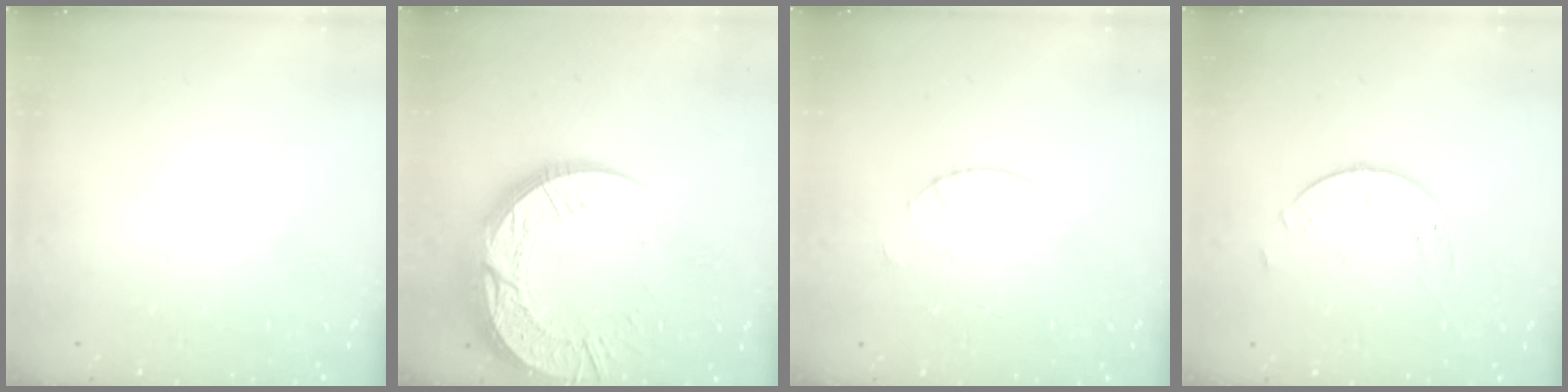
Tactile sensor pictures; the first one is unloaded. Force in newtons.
{"total": 22.5, "press": 22.4, "slide": 1.8}
{"total": 1.8, "press": 1.8, "slide": 0.2}
{"total": 1.8, "press": 1.8, "slide": 0.2}